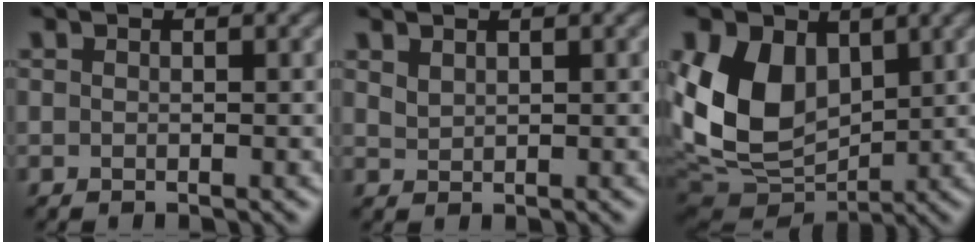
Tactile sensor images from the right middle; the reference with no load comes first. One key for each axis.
{"total": 1.0, "fx": 0.9, "fy": 0.4, "fz": 0.4, "tx": -0.015, "ty": 0.000, "tz": 0.021}
{"total": 9.8, "fx": 2.3, "fy": 7.0, "fz": 6.4, "tx": -0.141, "ty": -0.013, "tz": 0.041}